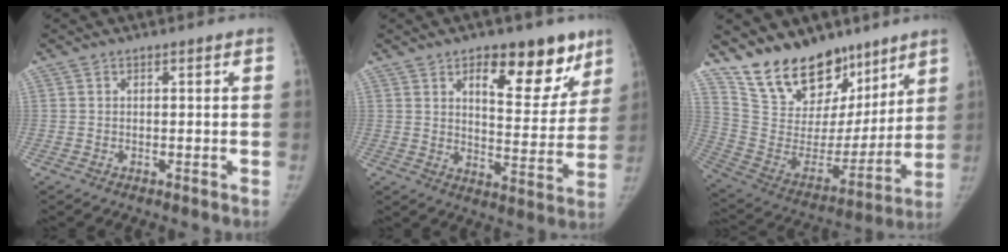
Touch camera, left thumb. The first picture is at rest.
{"total": 15.0, "force": [8.8, 7.1, 9.8], "torque": [-0.072, -0.051, 0.126]}
{"total": 22.7, "force": [16.9, 11.9, 9.5], "torque": [-0.109, -0.084, 0.294]}